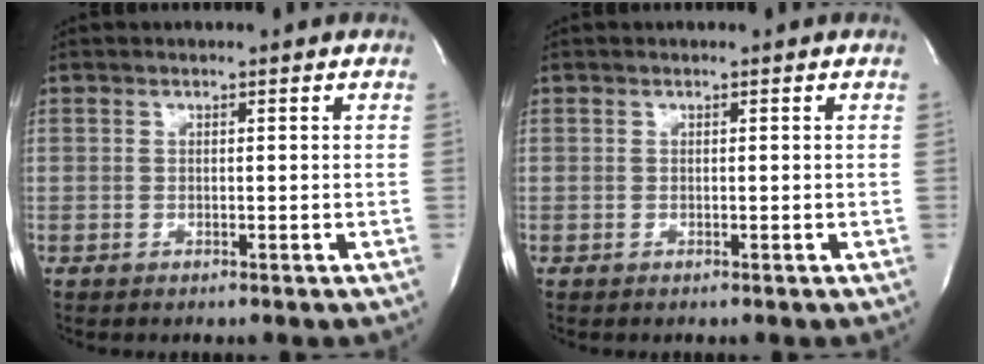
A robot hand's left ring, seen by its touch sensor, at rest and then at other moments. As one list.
[{"total": 0.0}]